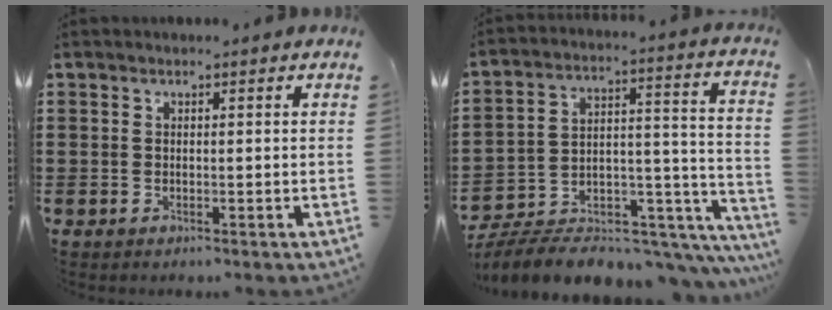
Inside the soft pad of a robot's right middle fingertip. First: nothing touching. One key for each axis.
{"total": 6.9, "fx": -6.2, "fy": 2.0, "fz": 2.2, "tx": -0.036, "ty": -0.008, "tz": -0.116}